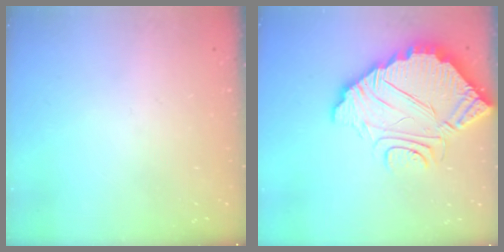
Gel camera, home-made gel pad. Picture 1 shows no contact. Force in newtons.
{"total": 12.3, "press": 12.2, "slide": 1.0}